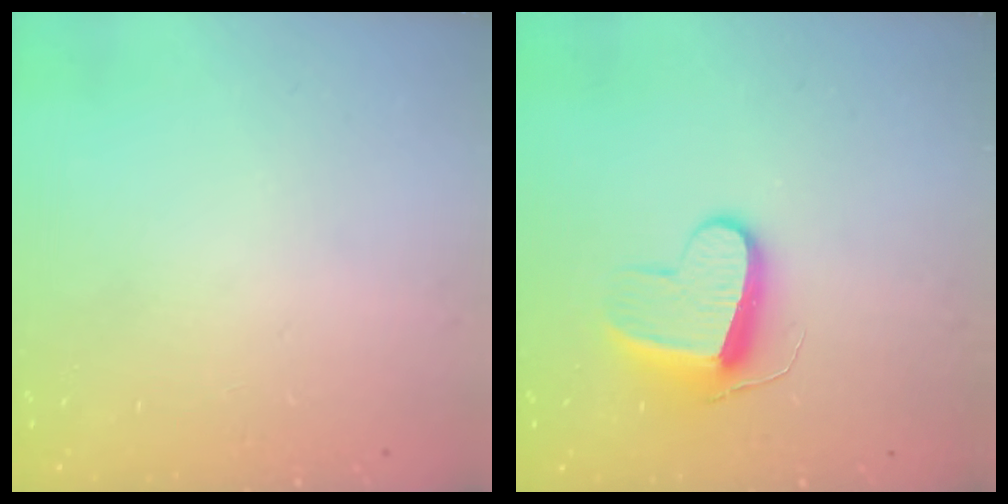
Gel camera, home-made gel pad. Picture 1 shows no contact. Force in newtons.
{"total": 9.8, "press": 9.8, "slide": 0.3}